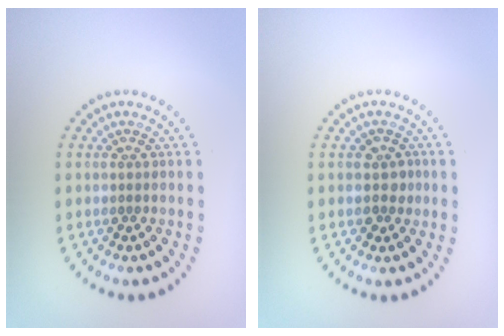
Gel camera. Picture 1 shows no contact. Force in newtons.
{"total": 1.6, "press": 1.6, "slide": 0.5}